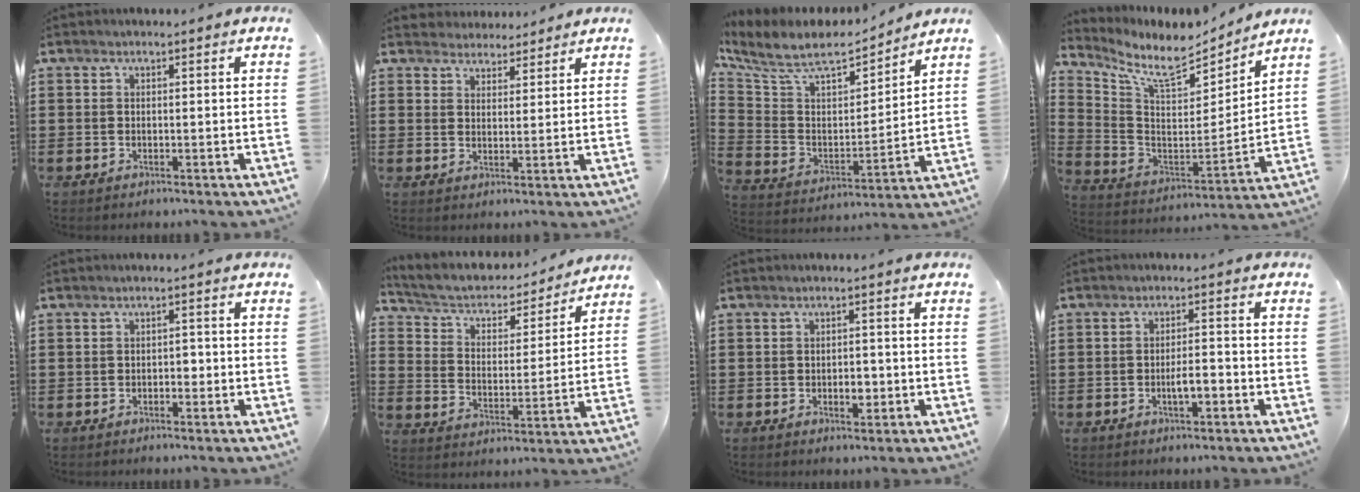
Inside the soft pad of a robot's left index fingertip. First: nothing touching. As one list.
[{"total": 3.4, "force": [3.2, 1.2, -0.3], "torque": [-0.008, -0.004, 0.061]}, {"total": 8.8, "force": [7.3, 2.7, 4.0], "torque": [-0.115, -0.049, 0.123]}, {"total": 9.7, "force": [8.2, 2.5, 4.6], "torque": [-0.121, -0.059, 0.138]}, {"total": 1.4, "force": [-0.6, 0.9, 1.0], "torque": [-0.022, 0.002, -0.014]}, {"total": 4.6, "force": [3.9, 1.8, 1.6], "torque": [-0.055, -0.028, 0.059]}, {"total": 2.6, "force": [-0.6, 1.5, 2.1], "torque": [-0.033, 0.000, -0.015]}, {"total": 3.4, "force": [-1.3, 1.0, 3.1], "torque": [-0.055, 0.004, -0.025]}]